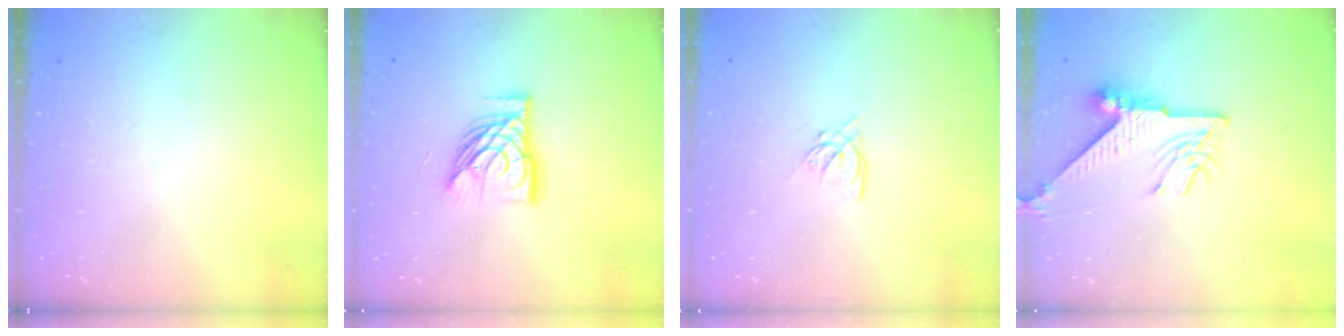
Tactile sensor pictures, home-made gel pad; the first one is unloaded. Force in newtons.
{"total": 14.7, "press": 14.7, "slide": 1.6}
{"total": 4.2, "press": 4.1, "slide": 0.4}
{"total": 9.9, "press": 9.8, "slide": 1.1}